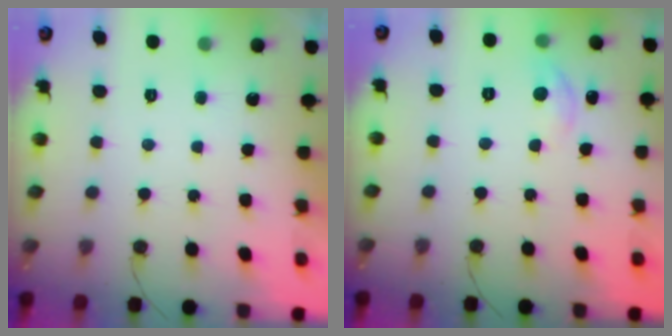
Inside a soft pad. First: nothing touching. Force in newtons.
{"total": 4.6, "press": 4.5, "slide": 0.7}